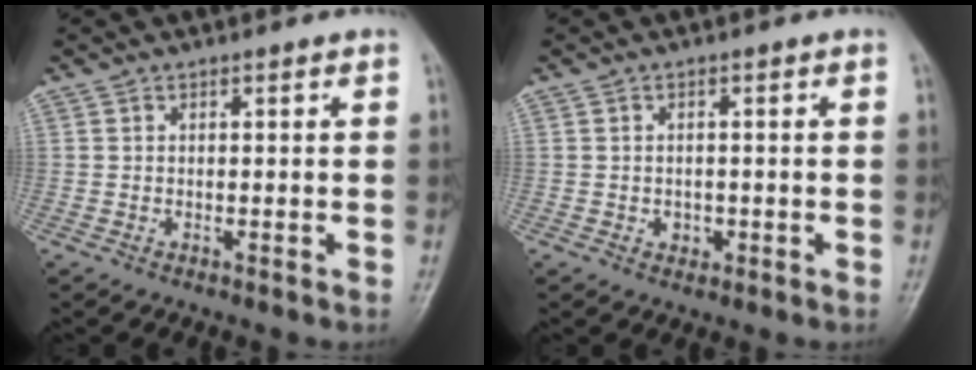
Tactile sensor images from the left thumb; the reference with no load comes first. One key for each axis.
{"total": 1.9, "fx": -0.5, "fy": 1.6, "fz": 0.9, "tx": -0.003, "ty": 0.003, "tz": -0.003}